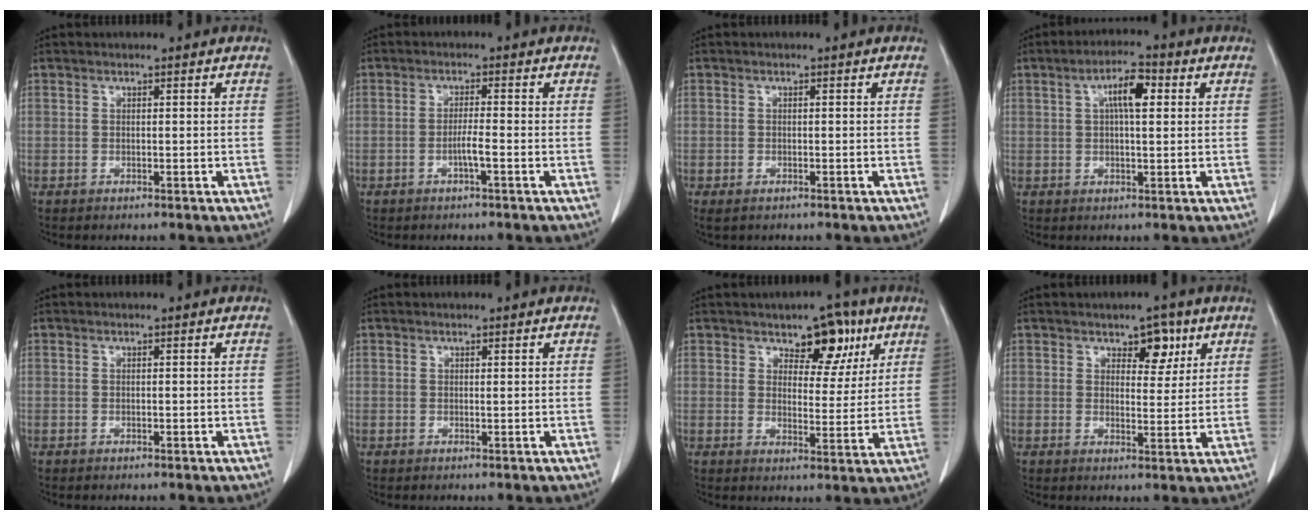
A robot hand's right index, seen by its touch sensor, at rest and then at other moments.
{"total": 2.4, "force": [-1.0, -0.2, 2.2], "torque": [-0.039, 0.001, -0.020]}
{"total": 1.5, "force": [-0.9, 0.8, 0.8], "torque": [-0.021, -0.003, -0.009]}
{"total": 5.6, "force": [1.6, 1.5, 5.2], "torque": [-0.094, 0.013, 0.025]}
{"total": 0.0}
{"total": 0.0}
{"total": 7.5, "force": [4.4, 4.0, 4.6], "torque": [-0.049, 0.003, 0.063]}
{"total": 4.6, "force": [2.6, 2.4, 2.9], "torque": [-0.032, 0.001, 0.037]}